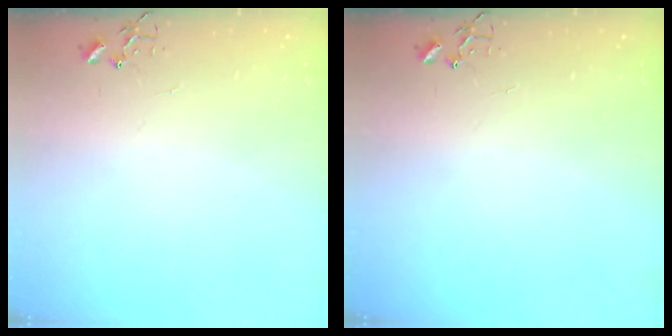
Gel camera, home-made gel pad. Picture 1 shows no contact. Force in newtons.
{"total": 0.0}